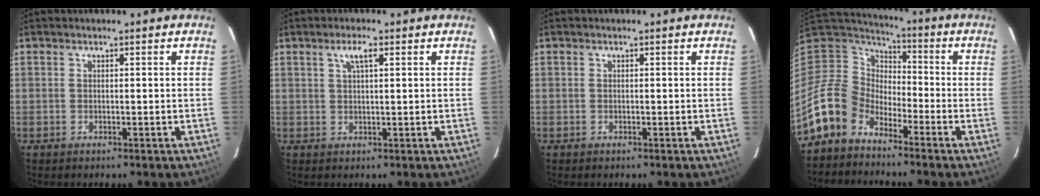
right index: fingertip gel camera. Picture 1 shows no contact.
{"total": 2.7, "force": [1.3, 0.6, 2.3], "torque": [-0.045, 0.007, 0.024]}
{"total": 0.0}
{"total": 12.1, "force": [-9.0, 7.4, 3.2], "torque": [-0.086, 0.018, -0.179]}